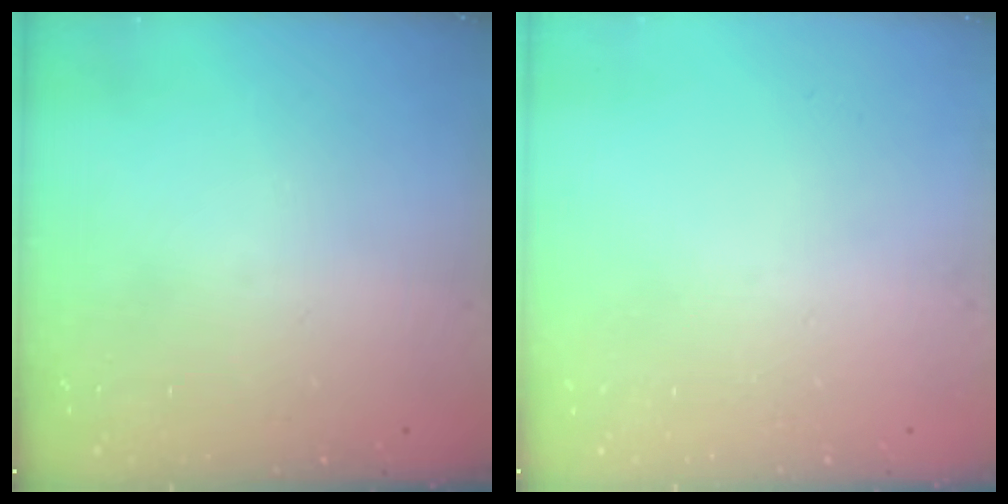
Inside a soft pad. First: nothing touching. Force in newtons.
{"total": 0.0}